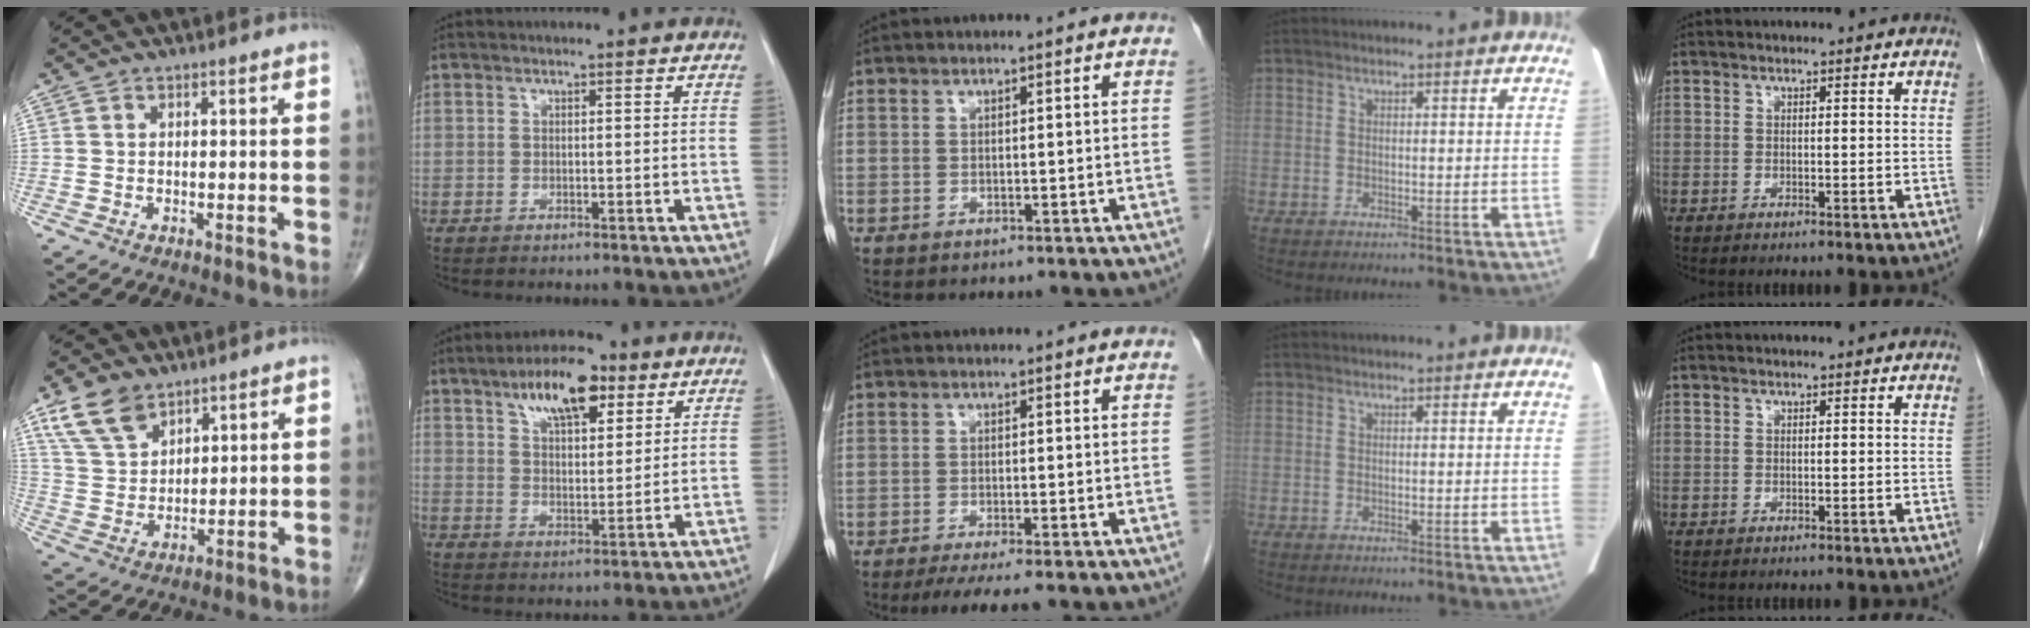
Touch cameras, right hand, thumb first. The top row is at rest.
{"thumb": {"total": 9.4, "force": [6.1, 5.3, 4.7], "torque": [-0.077, -0.024, 0.128]}, "index": {"total": 11.6, "force": [6.5, 4.7, 8.4], "torque": [-0.143, 0.016, 0.114]}, "middle": {"total": 4.8, "force": [-3.8, -0.4, 3.0], "torque": [-0.039, -0.012, -0.061]}}